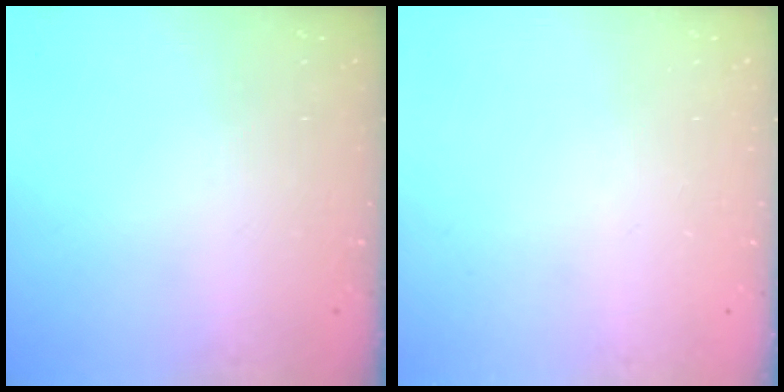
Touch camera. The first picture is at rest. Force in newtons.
{"total": 0.0}